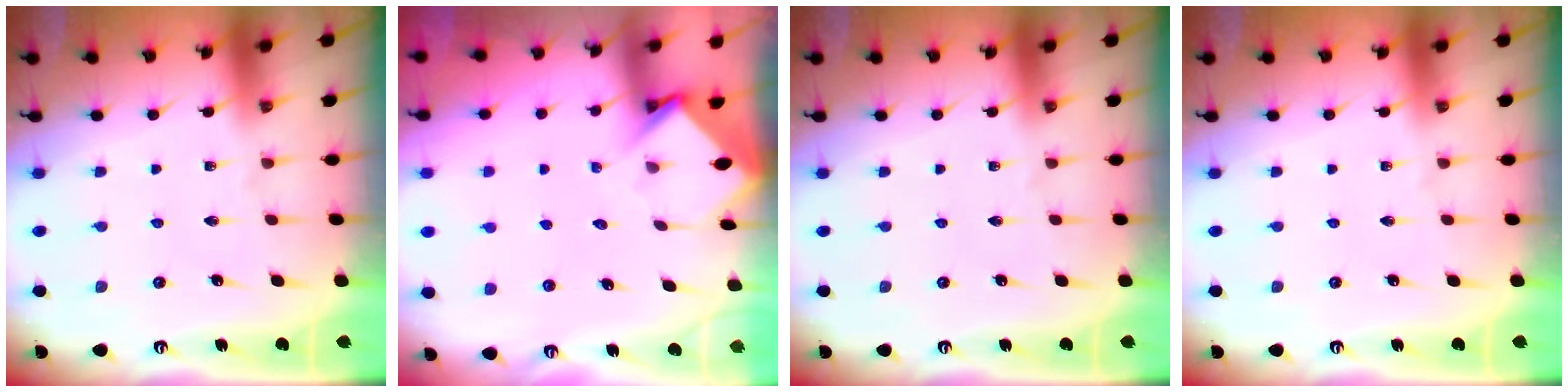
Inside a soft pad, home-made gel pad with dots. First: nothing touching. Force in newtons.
{"total": 3.6, "press": 3.6, "slide": 0.3}
{"total": 0.0}
{"total": 0.0}